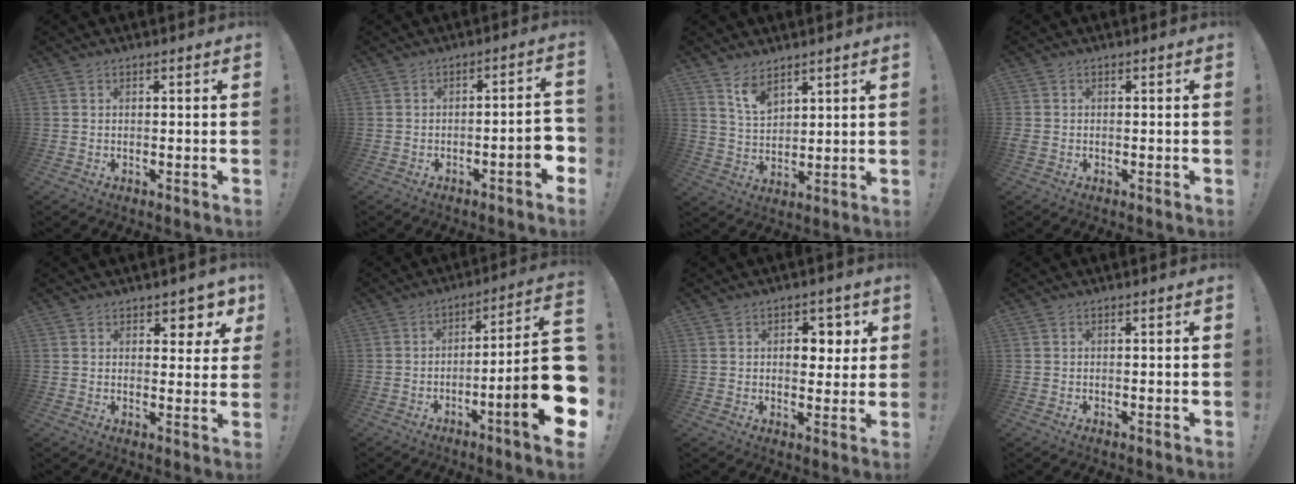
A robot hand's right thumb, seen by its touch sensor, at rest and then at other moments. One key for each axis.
{"total": 6.1, "fx": -2.4, "fy": 0.8, "fz": 5.6, "tx": -0.077, "ty": 0.006, "tz": -0.037}
{"total": 7.5, "fx": 5.7, "fy": 3.8, "fz": 3.1, "tx": -0.057, "ty": -0.033, "tz": 0.105}
{"total": 1.0, "fx": -0.4, "fy": 0.8, "fz": 0.5, "tx": -0.015, "ty": 0.005, "tz": -0.004}
{"total": 5.0, "fx": 3.5, "fy": 2.9, "fz": 2.3, "tx": -0.010, "ty": -0.028, "tz": 0.059}
{"total": 20.1, "fx": -4.7, "fy": 1.9, "fz": 19.5, "tx": -0.293, "ty": 0.011, "tz": -0.070}
{"total": 6.2, "fx": 1.8, "fy": 4.6, "fz": 3.8, "tx": -0.042, "ty": -0.007, "tz": 0.026}
{"total": 0.6, "fx": -0.3, "fy": -0.3, "fz": 0.4, "tx": -0.008, "ty": -0.001, "tz": -0.005}